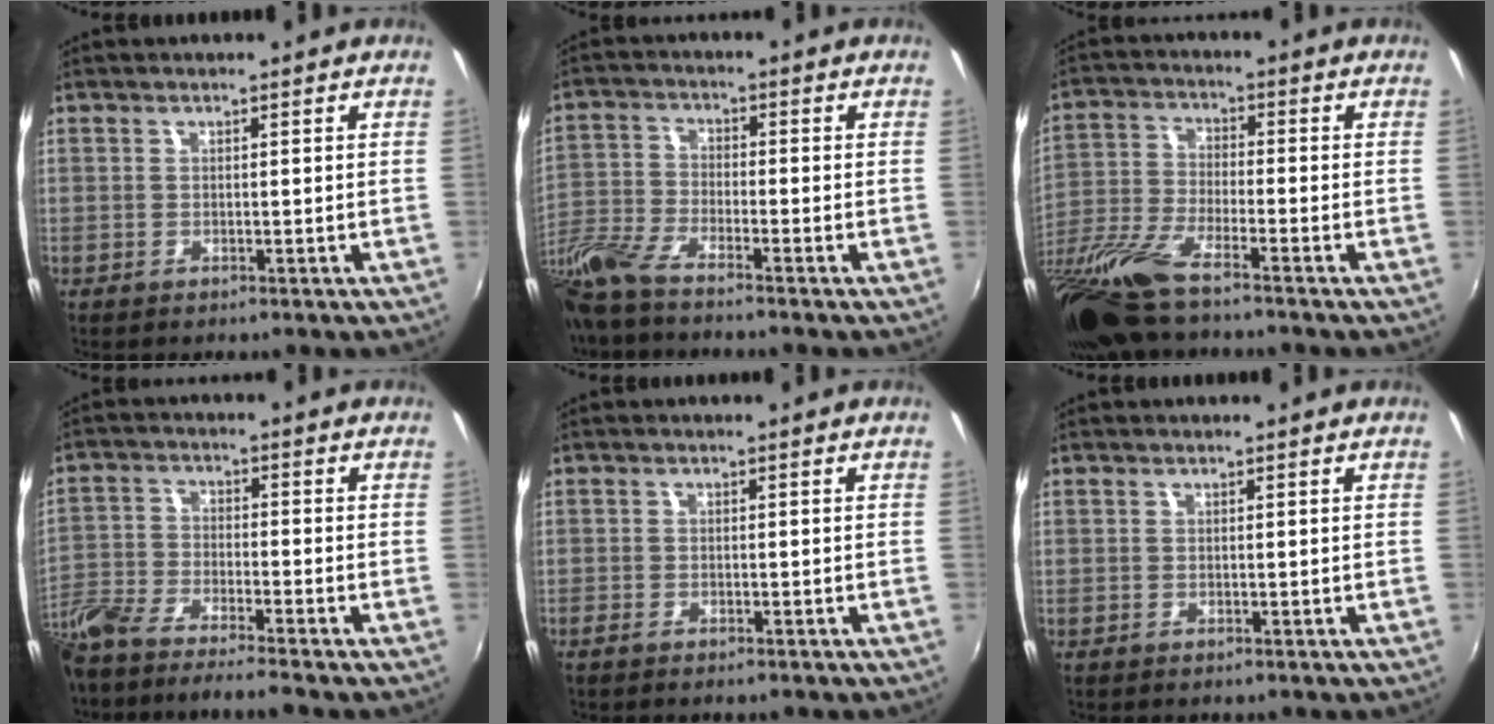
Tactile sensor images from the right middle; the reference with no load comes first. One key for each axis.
{"total": 10.5, "fx": -8.5, "fy": 1.5, "fz": 5.9, "tx": -0.141, "ty": -0.019, "tz": -0.178}
{"total": 14.7, "fx": -11.1, "fy": 2.3, "fz": 9.4, "tx": -0.207, "ty": -0.043, "tz": -0.218}
{"total": 12.2, "fx": -10.3, "fy": 1.1, "fz": 6.3, "tx": -0.151, "ty": -0.033, "tz": -0.198}
{"total": 1.7, "fx": -1.4, "fy": 0.4, "fz": 0.8, "tx": -0.022, "ty": -0.004, "tz": -0.028}
{"total": 0.0}